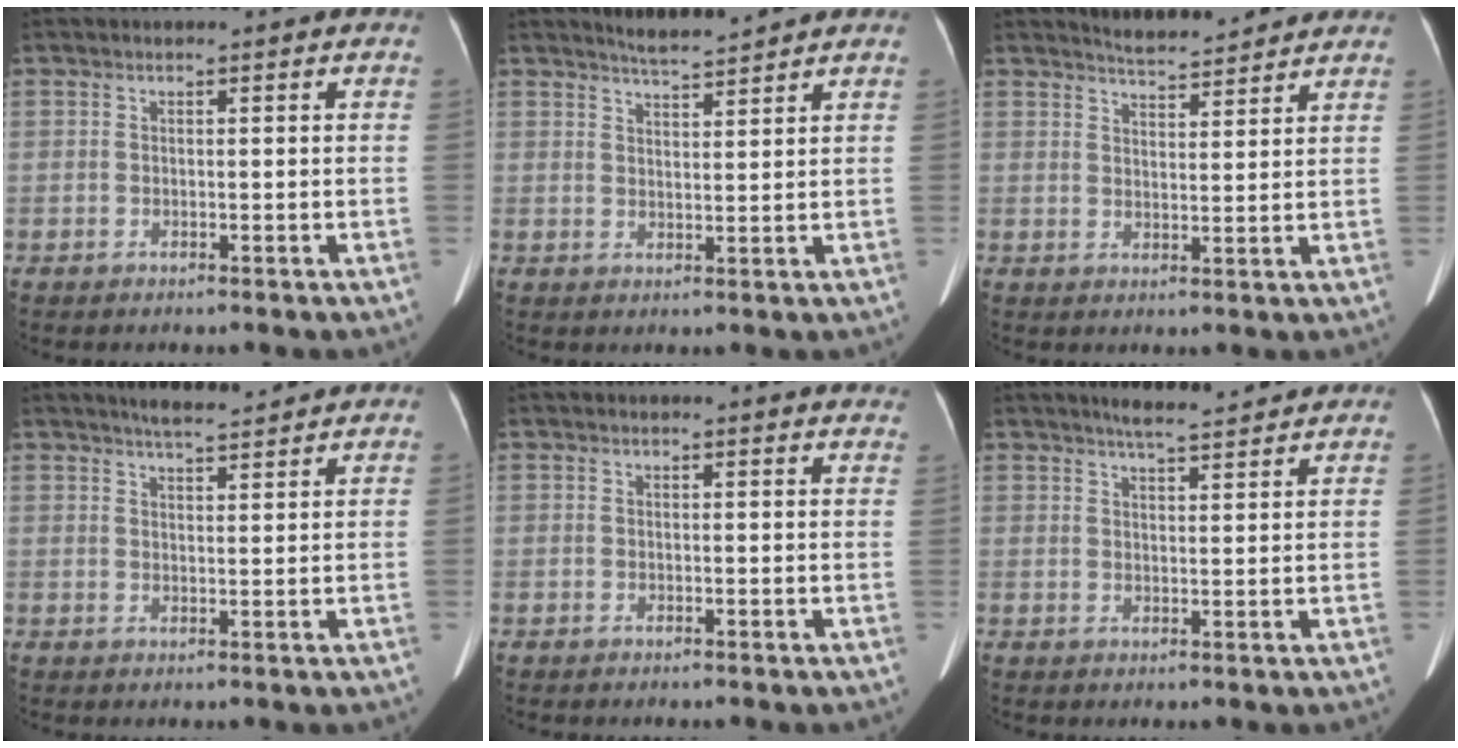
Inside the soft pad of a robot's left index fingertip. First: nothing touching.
{"total": 4.1, "force": [4.0, -0.4, 0.8], "torque": [-0.021, 0.001, 0.068]}
{"total": 6.6, "force": [6.4, 0.6, 1.3], "torque": [-0.031, 0.013, 0.092]}
{"total": 6.1, "force": [5.6, 0.4, 2.2], "torque": [-0.042, 0.012, 0.084]}
{"total": 7.5, "force": [7.3, 1.2, 1.3], "torque": [0.003, -0.005, 0.051]}
{"total": 7.2, "force": [6.6, 0.7, 2.9], "torque": [-0.050, 0.015, 0.091]}